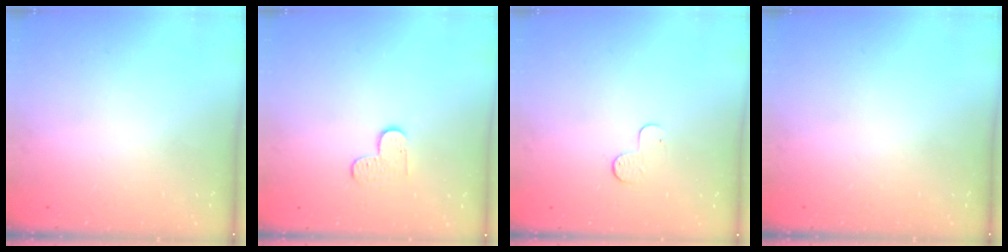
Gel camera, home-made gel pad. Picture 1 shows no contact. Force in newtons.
{"total": 3.8, "press": 3.8, "slide": 0.4}
{"total": 5.0, "press": 5.0, "slide": 0.4}
{"total": 0.0}